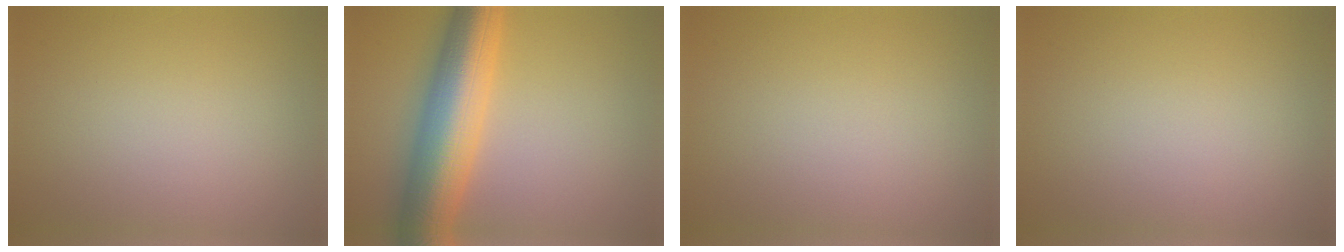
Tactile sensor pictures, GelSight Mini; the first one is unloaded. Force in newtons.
{"total": 9.7, "press": 9.7, "slide": 0.1}
{"total": 0.0}
{"total": 0.0}